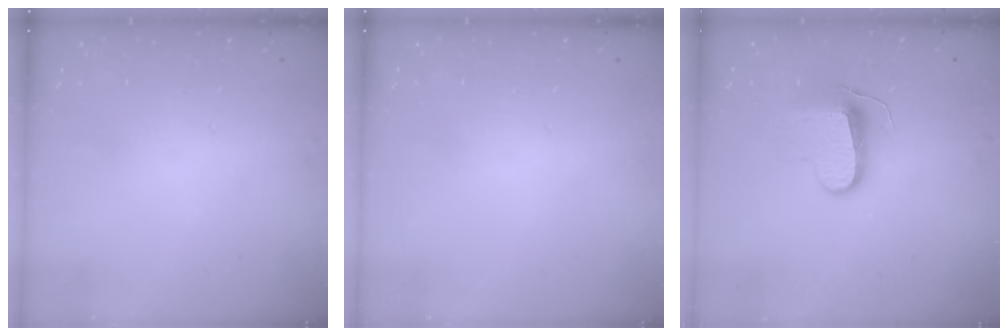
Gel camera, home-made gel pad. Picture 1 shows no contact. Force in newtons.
{"total": 0.0}
{"total": 9.5, "press": 9.5, "slide": 0.0}